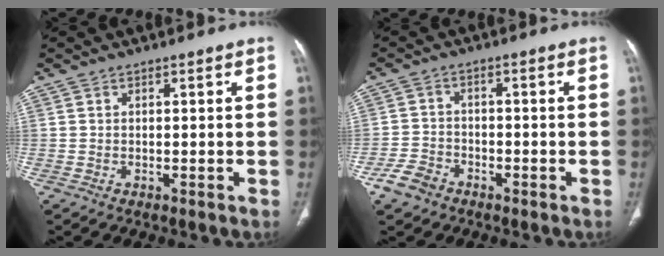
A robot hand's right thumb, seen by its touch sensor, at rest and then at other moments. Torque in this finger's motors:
{"motor_torque": [1.47, 0.73, 0.36, -0.89, -0.02]}